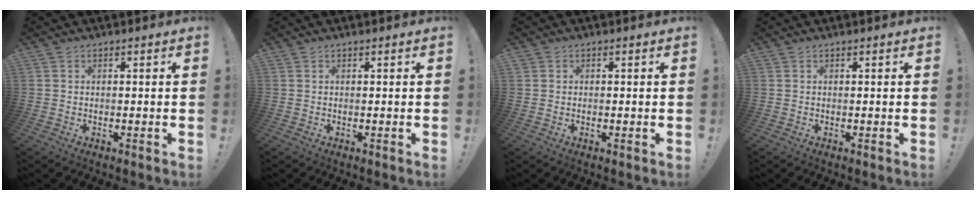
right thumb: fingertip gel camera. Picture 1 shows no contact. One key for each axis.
{"total": 0.0}
{"total": 0.6, "fx": 0.2, "fy": 0.5, "fz": -0.2, "tx": 0.003, "ty": 0.003, "tz": 0.003}
{"total": 0.0}